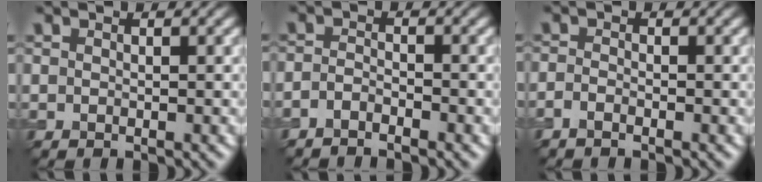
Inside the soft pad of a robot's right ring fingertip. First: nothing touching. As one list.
[{"total": 1.4, "force": [-1.4, 0.1, 0.2], "torque": [-0.007, -0.002, -0.035]}, {"total": 0.9, "force": [-0.9, 0.0, 0.3], "torque": [-0.007, -0.003, -0.023]}]